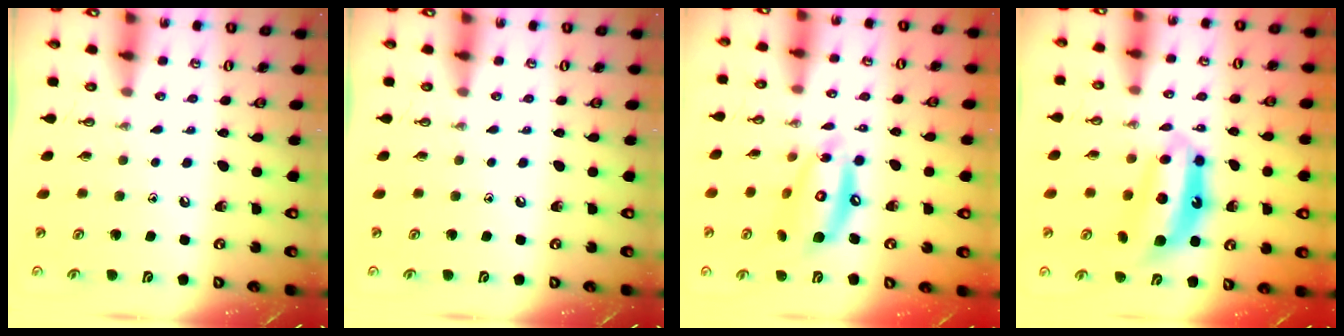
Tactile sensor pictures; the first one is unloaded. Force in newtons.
{"total": 0.0}
{"total": 15.0, "press": 14.9, "slide": 1.3}
{"total": 11.5, "press": 11.4, "slide": 1.4}